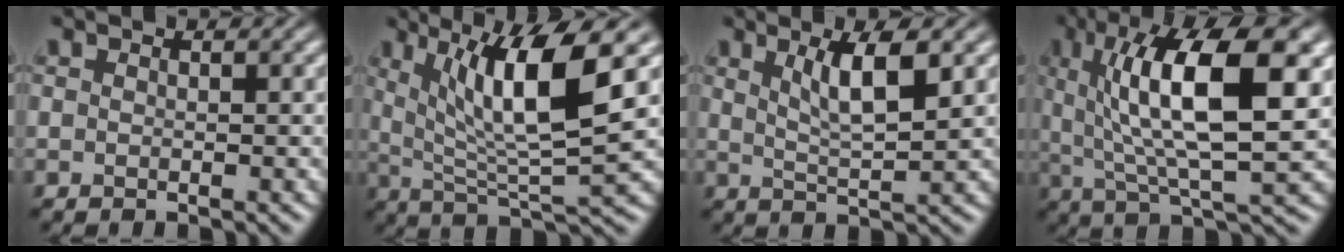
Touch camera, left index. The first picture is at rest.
{"total": 9.5, "force": [3.4, 2.0, 8.6], "torque": [-0.144, -0.007, 0.066]}
{"total": 4.5, "force": [1.8, 1.0, 3.9], "torque": [-0.068, -0.003, 0.034]}
{"total": 11.3, "force": [3.1, 3.1, 10.5], "torque": [-0.166, 0.005, 0.056]}